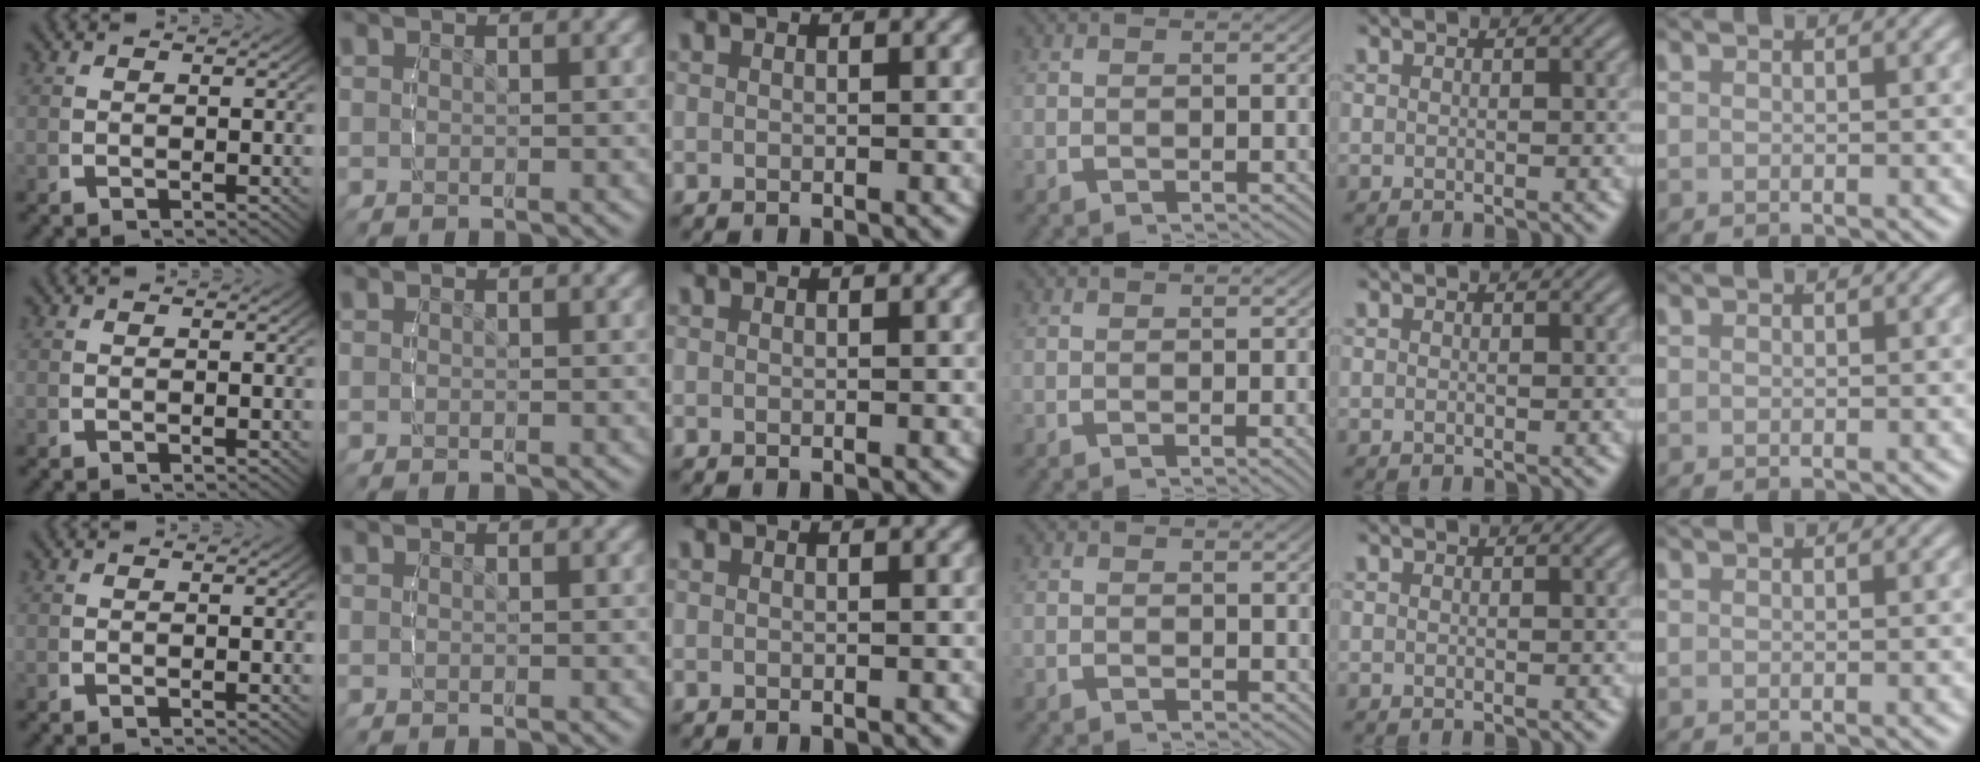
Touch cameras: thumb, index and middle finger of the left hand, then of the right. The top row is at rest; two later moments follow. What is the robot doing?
{"motion": "lift_and_place", "object": "cubes"}